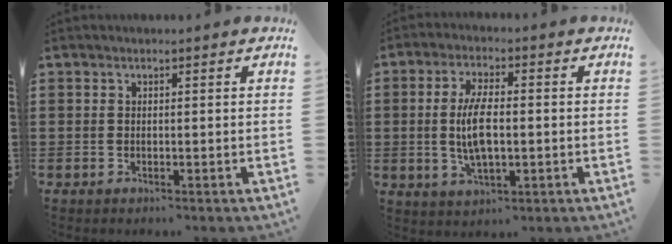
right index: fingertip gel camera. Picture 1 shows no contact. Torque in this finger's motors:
{"motor_torque": [1.05, 1.09, 0.50, 0.21]}